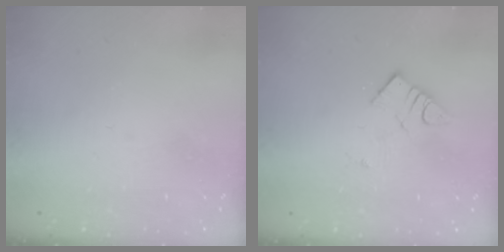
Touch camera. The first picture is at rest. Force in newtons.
{"total": 4.7, "press": 4.7, "slide": 0.2}